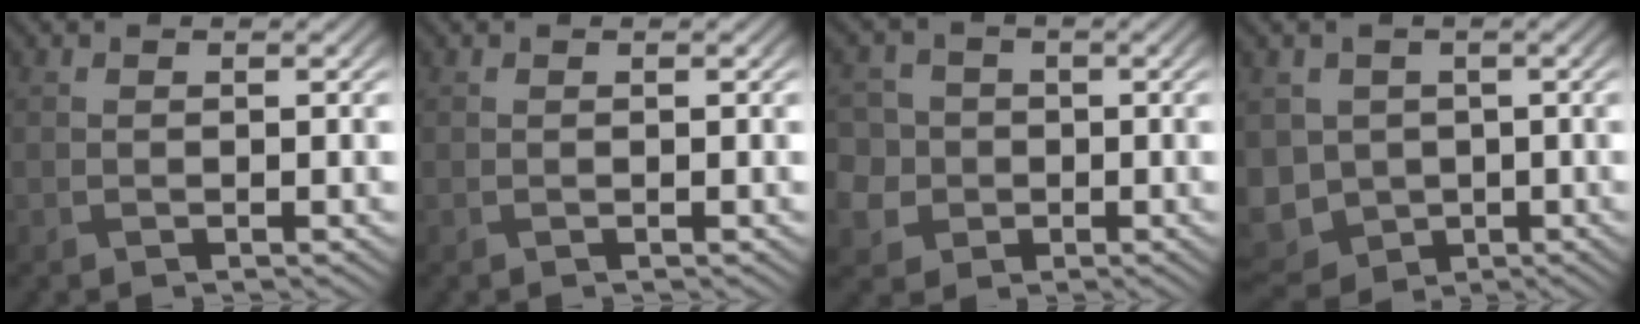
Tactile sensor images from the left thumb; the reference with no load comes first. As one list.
[{"total": 0.0}, {"total": 7.7, "force": [-0.8, 7.3, 2.4], "torque": [-0.088, 0.011, -0.047]}, {"total": 7.8, "force": [-1.0, 6.6, 3.9], "torque": [-0.107, -0.021, -0.019]}]